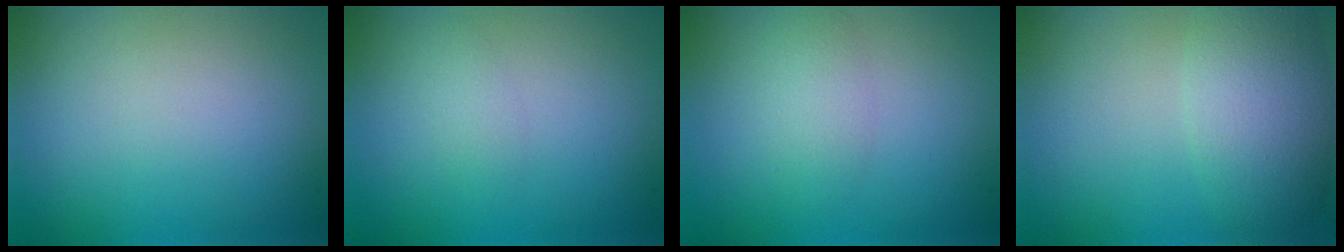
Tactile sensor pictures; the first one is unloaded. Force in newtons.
{"total": 1.1, "press": 1.1, "slide": 0.1}
{"total": 2.2, "press": 2.2, "slide": 0.0}
{"total": 5.2, "press": 5.2, "slide": 0.5}